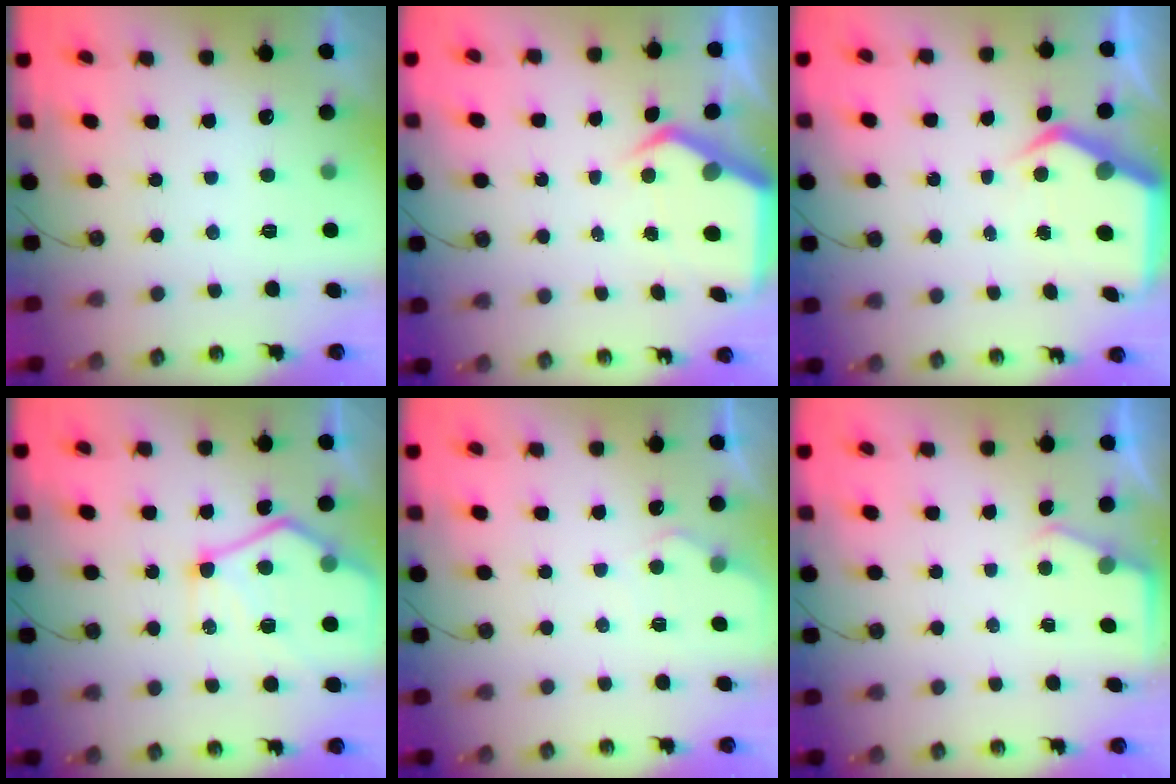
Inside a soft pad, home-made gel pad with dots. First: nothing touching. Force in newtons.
{"total": 6.6, "press": 6.6, "slide": 0.7}
{"total": 5.7, "press": 5.7, "slide": 0.6}
{"total": 17.4, "press": 17.3, "slide": 1.7}
{"total": 5.0, "press": 5.0, "slide": 0.6}
{"total": 2.8, "press": 2.8, "slide": 0.4}